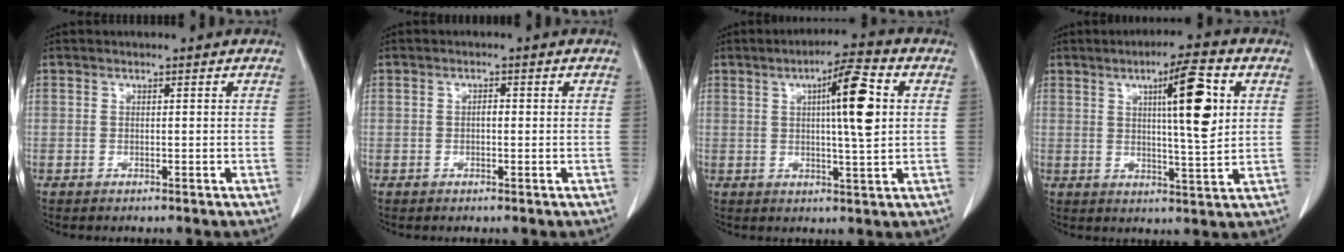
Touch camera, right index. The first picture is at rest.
{"total": 1.0, "force": [-0.1, 0.5, 0.9], "torque": [-0.014, 0.004, -0.003]}
{"total": 9.4, "force": [1.9, 0.5, 9.2], "torque": [-0.144, 0.007, 0.029]}
{"total": 10.2, "force": [3.0, 0.8, 9.7], "torque": [-0.149, 0.002, 0.044]}